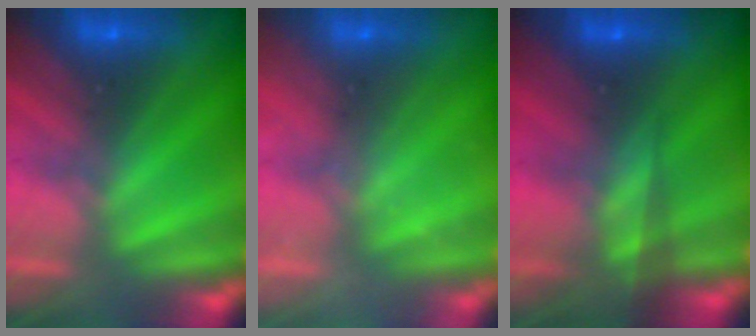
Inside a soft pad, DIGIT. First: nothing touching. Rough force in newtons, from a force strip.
{"total": 2.2}
{"total": 7.9}